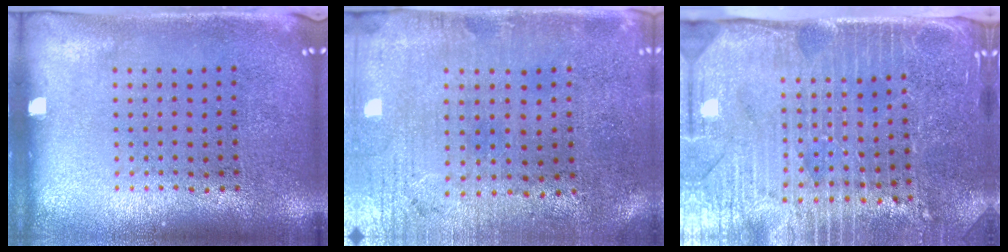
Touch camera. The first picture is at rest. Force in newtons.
{"total": 0.5, "press": 0.2, "slide": 0.5}
{"total": 4.4, "press": 3.8, "slide": 2.1}